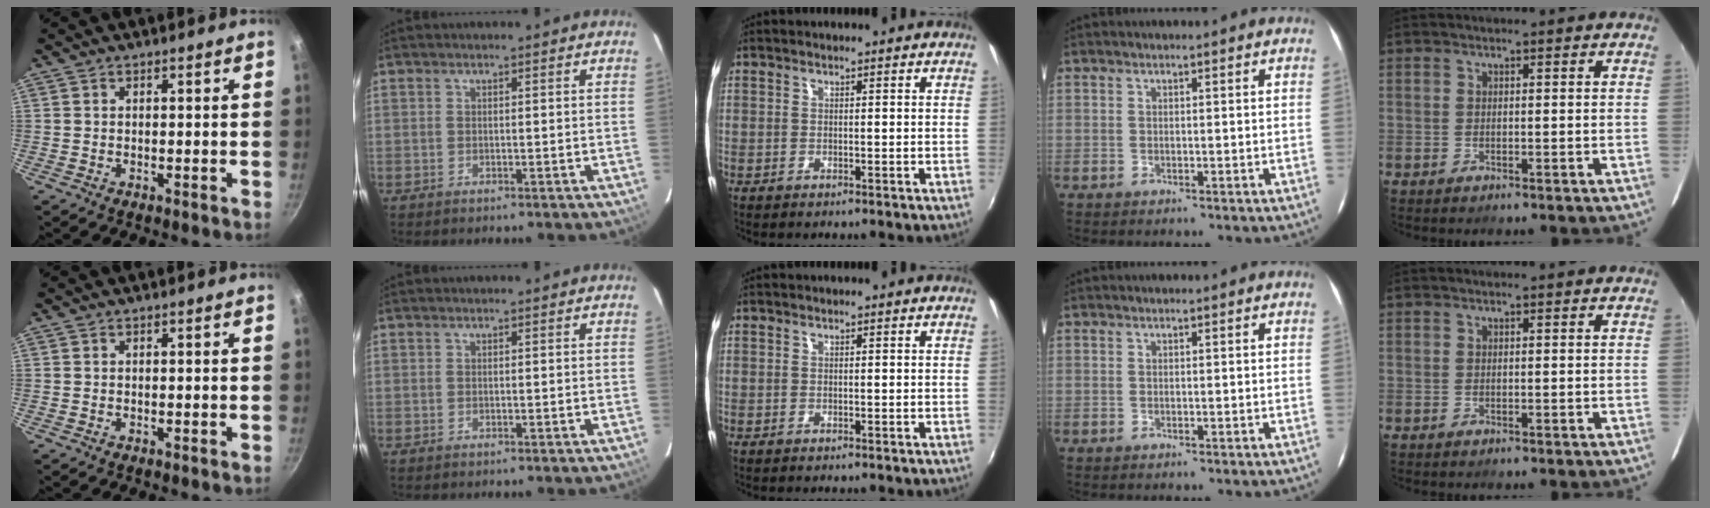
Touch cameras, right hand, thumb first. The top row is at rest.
{}